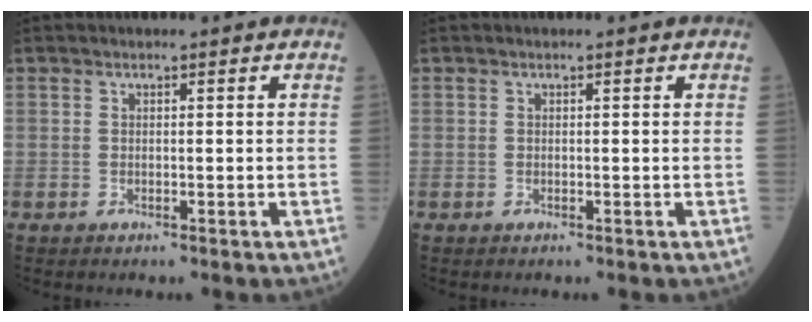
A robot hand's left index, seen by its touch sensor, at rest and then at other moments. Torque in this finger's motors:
{"motor_torque": [0.00, 0.00, 0.00, 0.01]}